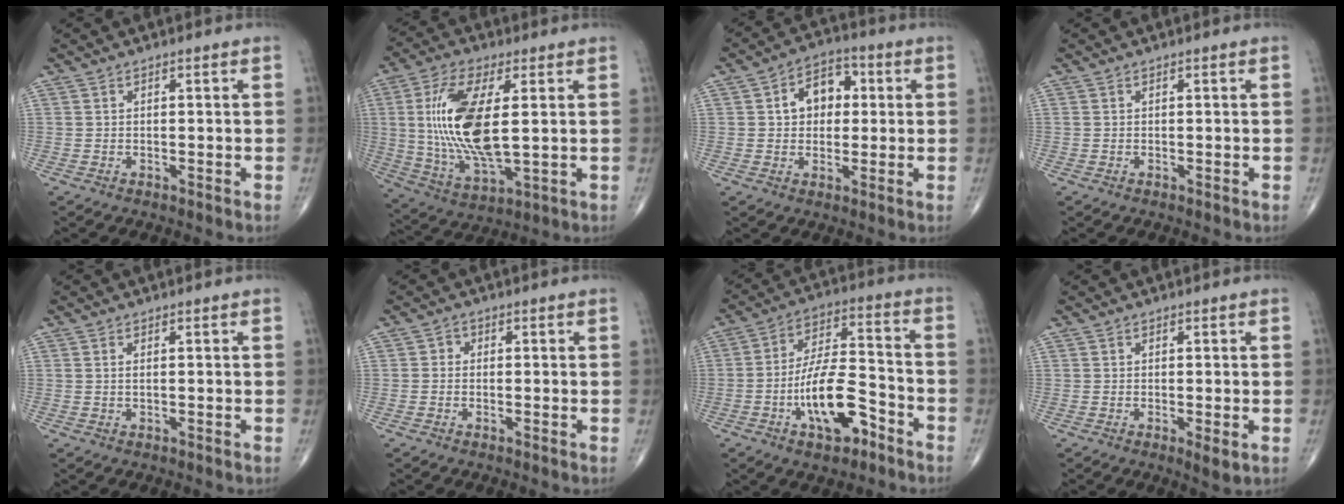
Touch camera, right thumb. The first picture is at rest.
{"total": 17.8, "force": [2.2, 7.0, 16.2], "torque": [-0.324, -0.021, 0.046]}
{"total": 8.5, "force": [1.5, 6.2, 5.6], "torque": [-0.052, 0.017, 0.016]}
{"total": 0.0}
{"total": 0.5, "force": [0.2, 0.0, 0.5], "torque": [-0.014, -0.002, 0.003]}
{"total": 1.2, "force": [-0.1, 1.1, 0.5], "torque": [0.001, 0.004, -0.008]}
{"total": 13.6, "force": [-6.0, 5.7, 10.8], "torque": [-0.177, 0.045, -0.102]}
{"total": 2.3, "force": [-0.4, 0.7, 2.2], "torque": [-0.033, -0.008, -0.006]}